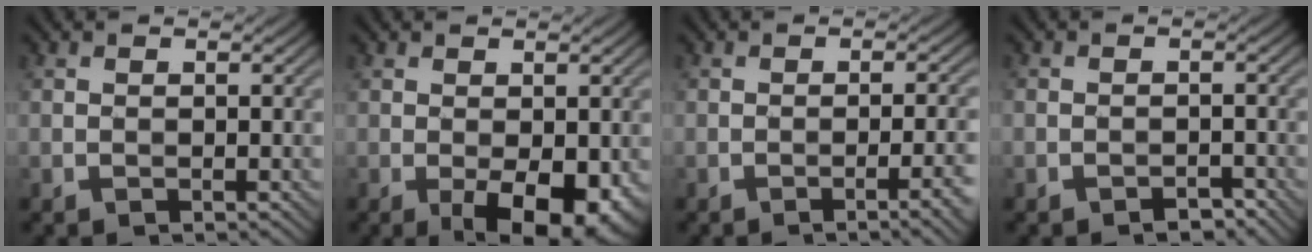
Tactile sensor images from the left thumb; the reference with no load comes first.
{"total": 6.9, "force": [-2.1, 3.2, 5.7], "torque": [-0.092, -0.018, -0.022]}
{"total": 4.7, "force": [-1.9, 1.0, 4.2], "torque": [-0.053, 0.008, -0.028]}
{"total": 1.6, "force": [-1.4, 0.6, 0.5], "torque": [-0.004, 0.004, -0.023]}